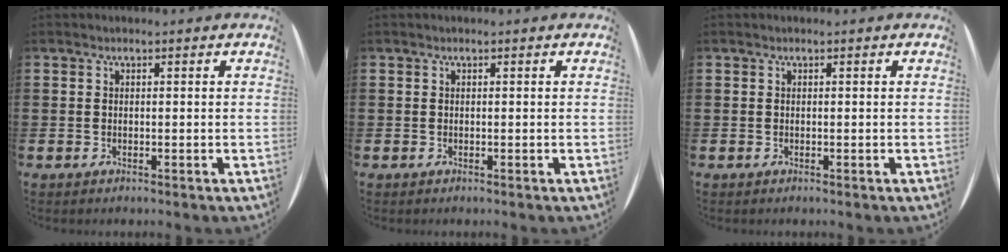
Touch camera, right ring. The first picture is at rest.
{"total": 0.0}
{"total": 0.0}